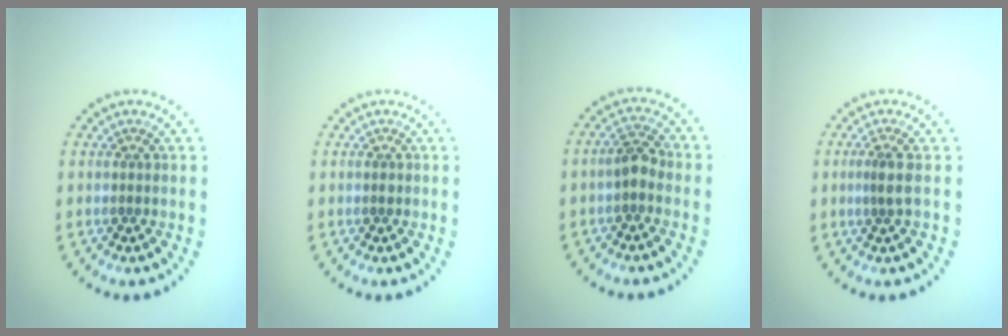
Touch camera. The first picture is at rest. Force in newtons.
{"total": 0.6, "press": 0.6, "slide": 0.0}
{"total": 2.0, "press": 2.0, "slide": 0.6}
{"total": 1.3, "press": 0.8, "slide": 0.9}